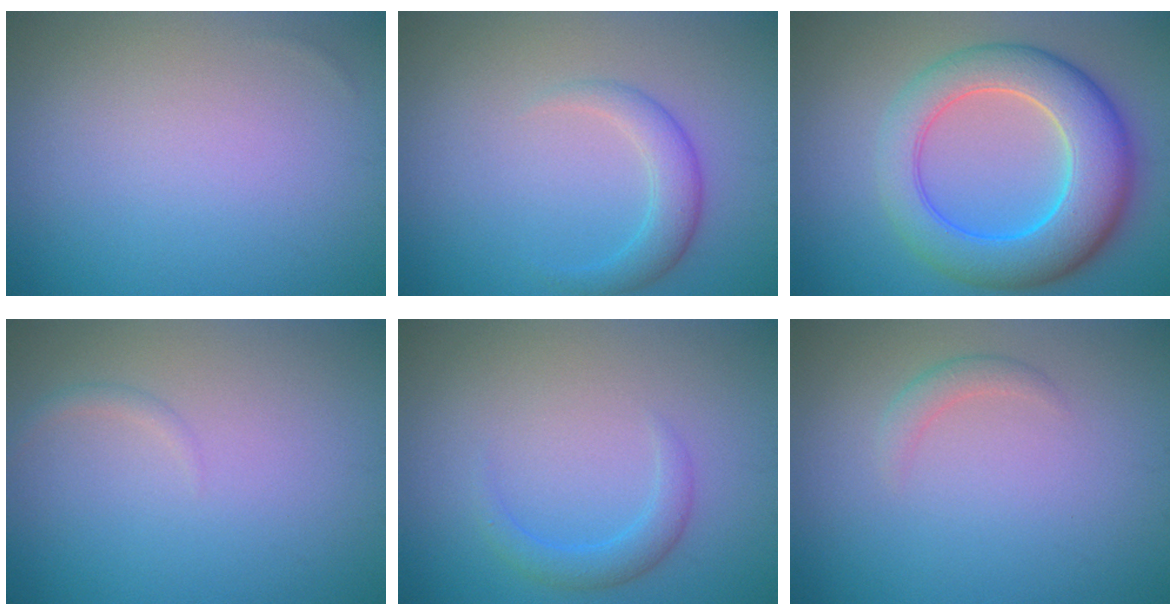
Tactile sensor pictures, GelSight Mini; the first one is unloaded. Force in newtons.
{"total": 2.5, "press": 2.5, "slide": 0.1}
{"total": 9.0, "press": 9.0, "slide": 0.4}
{"total": 0.7, "press": 0.7, "slide": 0.1}
{"total": 2.0, "press": 2.0, "slide": 0.1}
{"total": 1.2, "press": 1.2, "slide": 0.1}